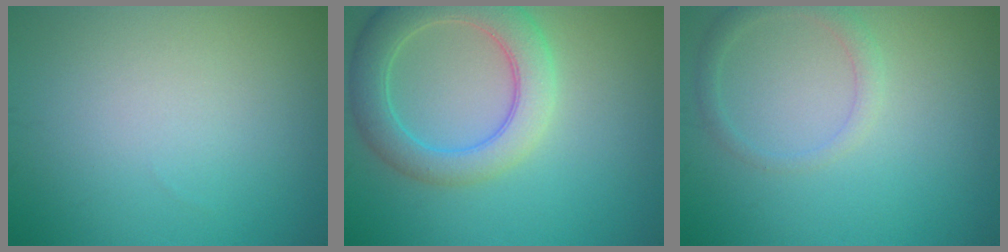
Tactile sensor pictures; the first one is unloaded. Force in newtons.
{"total": 6.1, "press": 6.0, "slide": 0.6}
{"total": 1.9, "press": 1.9, "slide": 0.1}